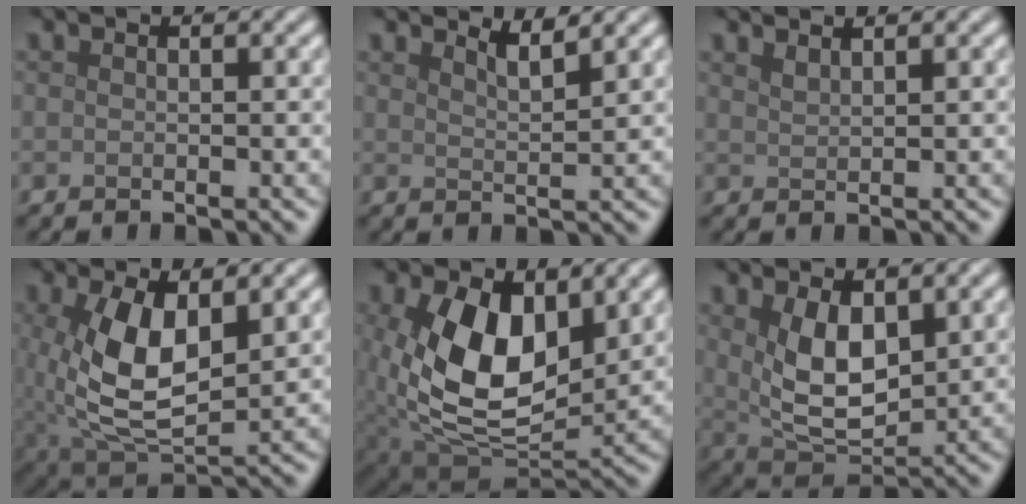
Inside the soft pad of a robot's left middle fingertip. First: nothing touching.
{"total": 2.3, "force": [2.0, 0.4, 1.1], "torque": [-0.010, 0.002, 0.030]}
{"total": 1.3, "force": [1.2, 0.3, 0.5], "torque": [-0.005, 0.003, 0.020]}
{"total": 8.4, "force": [1.2, 4.4, 7.0], "torque": [-0.161, -0.015, 0.032]}
{"total": 11.7, "force": [2.0, 7.4, 8.9], "torque": [-0.178, -0.027, 0.046]}
{"total": 6.3, "force": [1.7, 3.3, 5.1], "torque": [-0.101, -0.011, 0.040]}